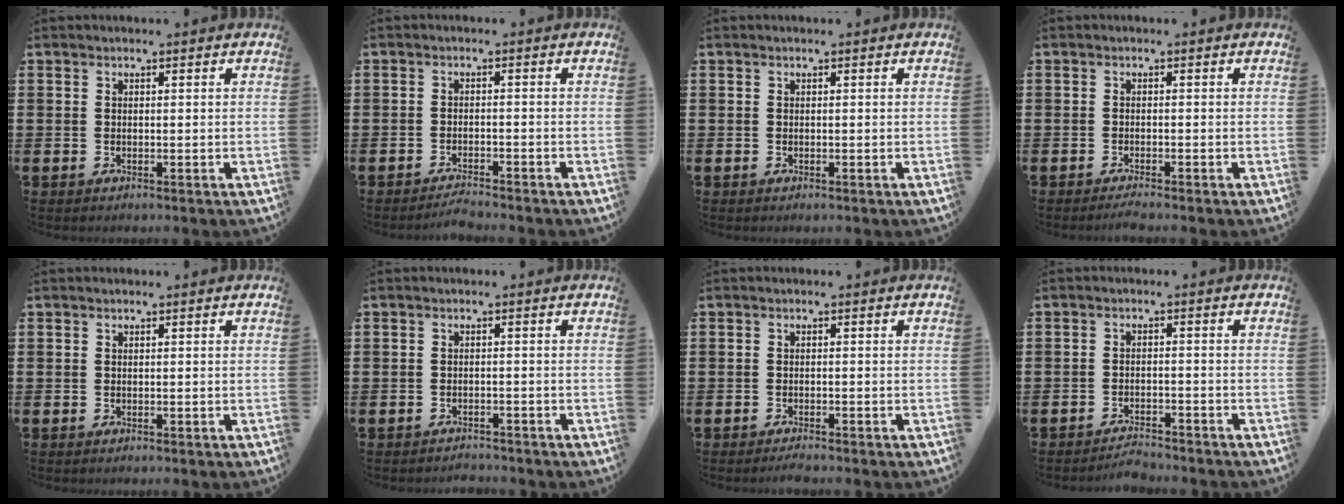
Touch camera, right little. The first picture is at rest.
{"total": 1.7, "force": [-1.7, 0.0, 0.3], "torque": [-0.008, 0.004, -0.033]}
{"total": 0.0}
{"total": 1.0, "force": [-0.8, 0.0, 0.5], "torque": [-0.009, -0.002, -0.016]}
{"total": 0.0}
{"total": 1.2, "force": [-1.2, 0.1, -0.2], "torque": [-0.001, 0.004, -0.027]}
{"total": 0.9, "force": [-0.8, 0.0, 0.3], "torque": [-0.008, -0.002, -0.016]}
{"total": 2.2, "force": [-2.2, 0.1, 0.2], "torque": [-0.009, 0.004, -0.045]}